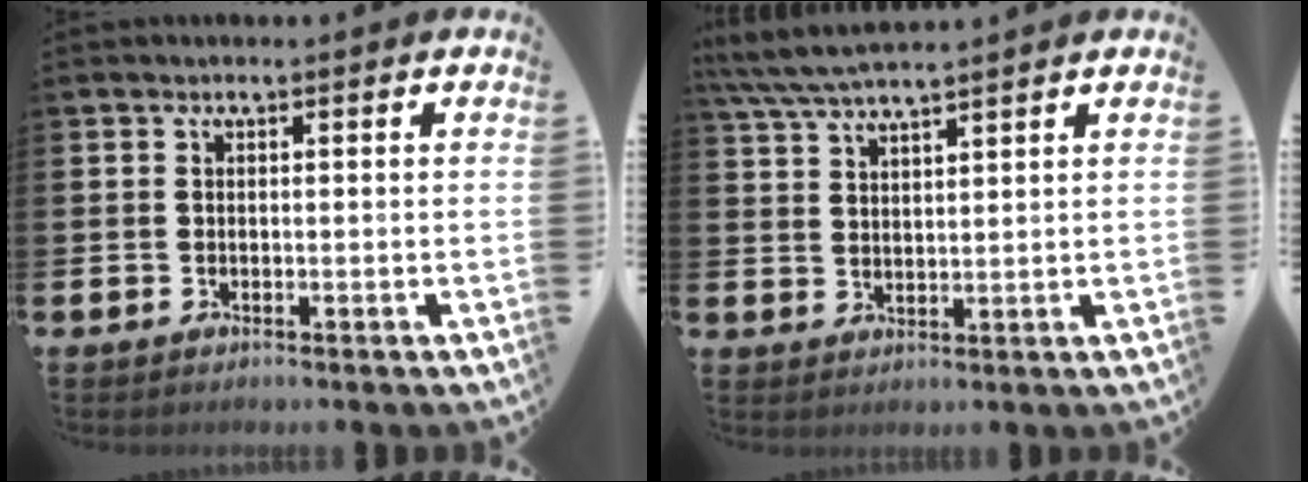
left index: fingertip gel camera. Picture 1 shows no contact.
{"total": 5.2, "force": [4.8, 0.2, 1.8], "torque": [-0.055, -0.015, 0.089]}